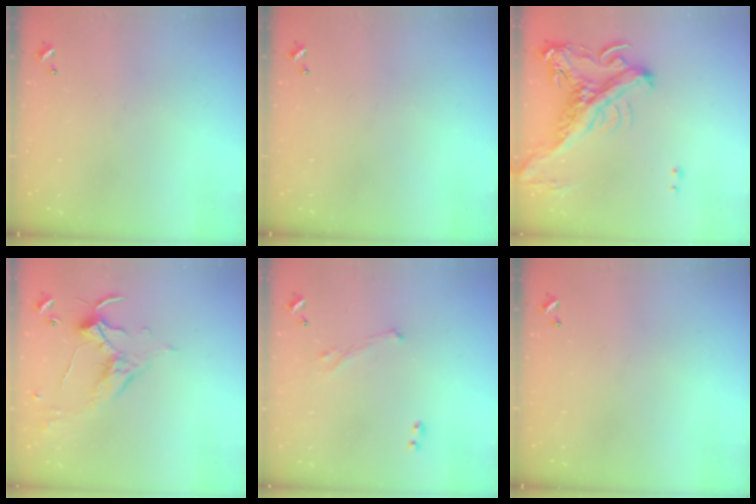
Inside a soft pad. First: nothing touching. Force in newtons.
{"total": 0.0}
{"total": 5.4, "press": 5.1, "slide": 1.6}
{"total": 1.5, "press": 1.3, "slide": 0.8}
{"total": 0.7, "press": 0.0, "slide": 0.7}
{"total": 0.0}